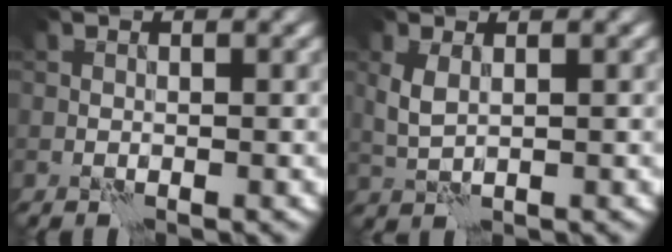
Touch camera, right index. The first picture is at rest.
{"total": 1.8, "force": [0.6, 0.8, 1.5], "torque": [-0.044, 0.001, 0.015]}